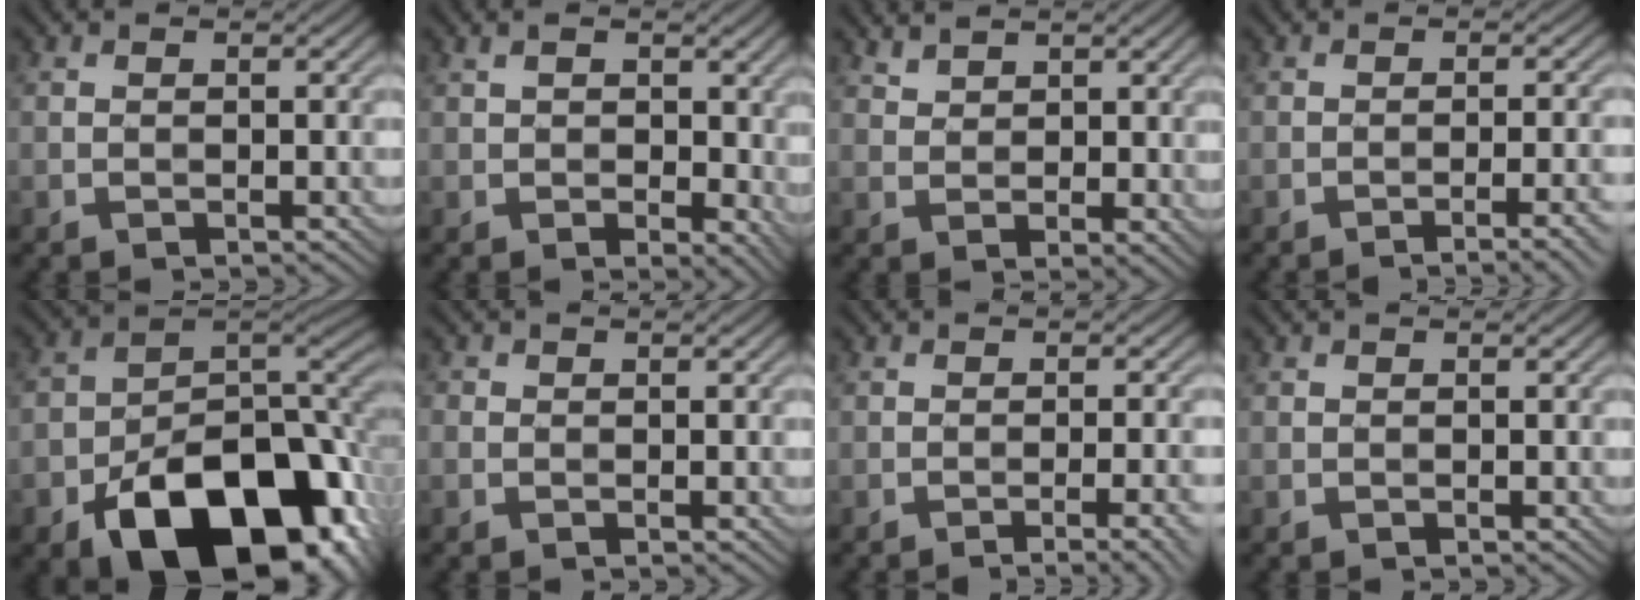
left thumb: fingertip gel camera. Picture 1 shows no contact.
{"total": 6.4, "force": [1.1, 4.1, 4.8], "torque": [-0.059, -0.004, 0.020]}
{"total": 3.6, "force": [2.7, 1.9, 1.5], "torque": [-0.032, 0.000, 0.058]}
{"total": 4.3, "force": [-2.0, 0.7, 3.7], "torque": [-0.048, 0.014, -0.036]}
{"total": 19.9, "force": [-10.0, 12.1, 12.2], "torque": [-0.180, -0.051, -0.145]}
{"total": 0.7, "force": [-0.2, 0.7, 0.2], "torque": [-0.002, -0.003, -0.004]}
{"total": 4.5, "force": [-2.1, 0.8, 3.9], "torque": [-0.049, 0.011, -0.033]}
{"total": 0.0}